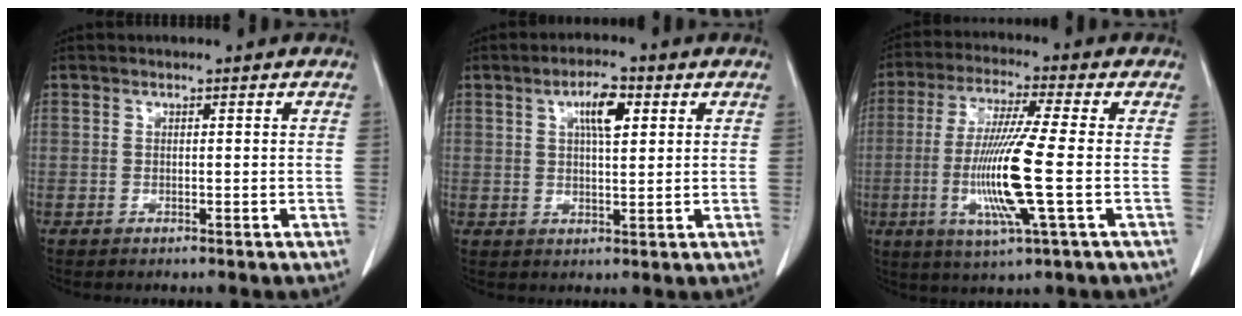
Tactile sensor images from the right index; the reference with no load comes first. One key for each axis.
{"total": 5.5, "fx": 2.1, "fy": 1.5, "fz": 4.8, "tx": -0.084, "ty": 0.004, "tz": 0.035}
{"total": 12.9, "fx": -2.2, "fy": -0.4, "fz": 12.7, "tx": -0.260, "ty": -0.017, "tz": -0.050}